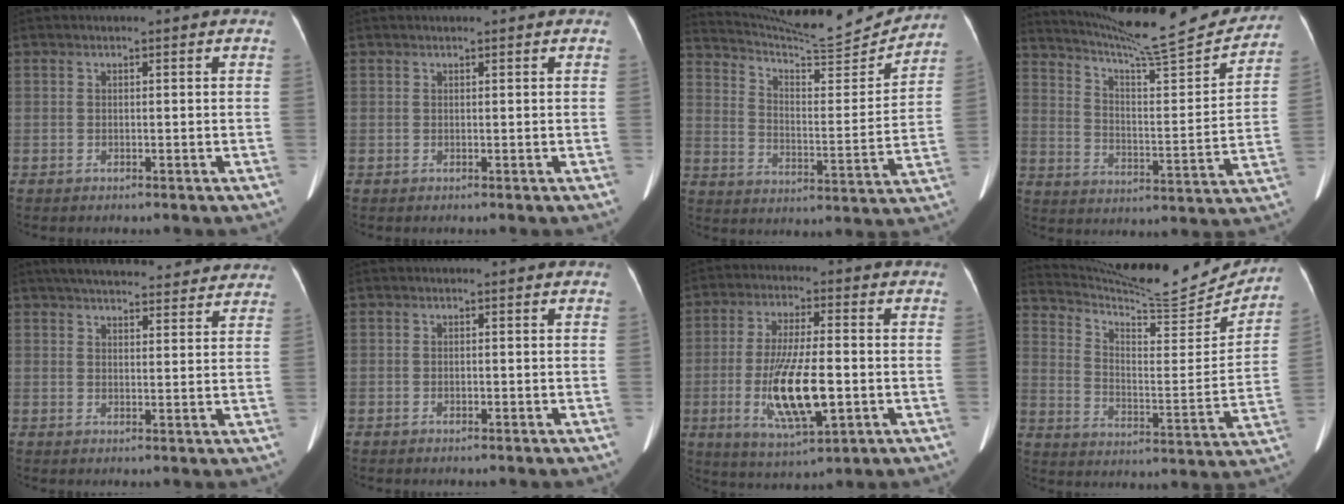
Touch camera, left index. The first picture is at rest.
{"total": 1.1, "force": [0.9, 0.1, 0.6], "torque": [-0.007, 0.017, 0.016]}
{"total": 17.8, "force": [17.4, 0.5, 3.9], "torque": [-0.075, -0.042, 0.255]}
{"total": 21.4, "force": [20.0, 0.7, 7.7], "torque": [-0.123, -0.047, 0.282]}
{"total": 18.8, "force": [16.8, 4.4, 7.1], "torque": [-0.099, 0.032, 0.216]}
{"total": 0.5, "force": [-0.3, 0.3, 0.4], "torque": [-0.007, 0.000, -0.003]}
{"total": 12.8, "force": [-2.7, 2.9, 12.2], "torque": [-0.237, -0.015, -0.040]}
{"total": 20.8, "force": [19.9, 1.3, 5.6], "torque": [-0.102, -0.049, 0.288]}